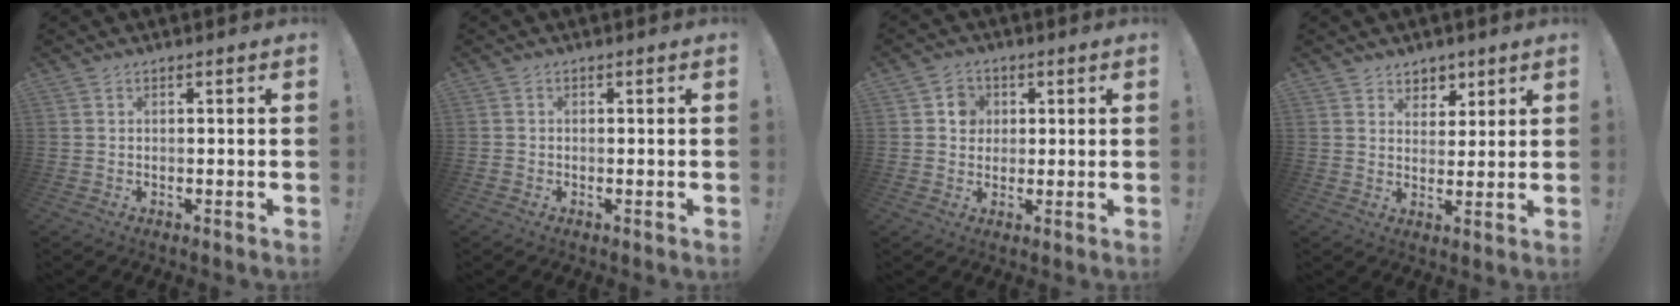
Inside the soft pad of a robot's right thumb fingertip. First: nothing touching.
{"total": 0.9, "force": [-0.6, 0.8, 0.1], "torque": [-0.008, 0.005, -0.008]}
{"total": 5.5, "force": [1.3, 4.9, 2.0], "torque": [-0.018, -0.001, 0.023]}
{"total": 5.7, "force": [3.7, 4.3, 0.6], "torque": [-0.008, -0.024, 0.073]}